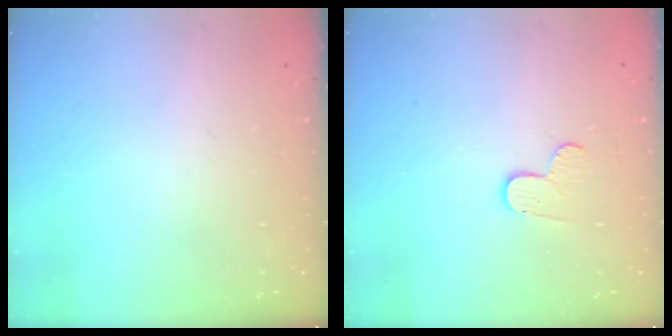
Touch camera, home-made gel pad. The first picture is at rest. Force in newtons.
{"total": 3.3, "press": 3.3, "slide": 0.3}